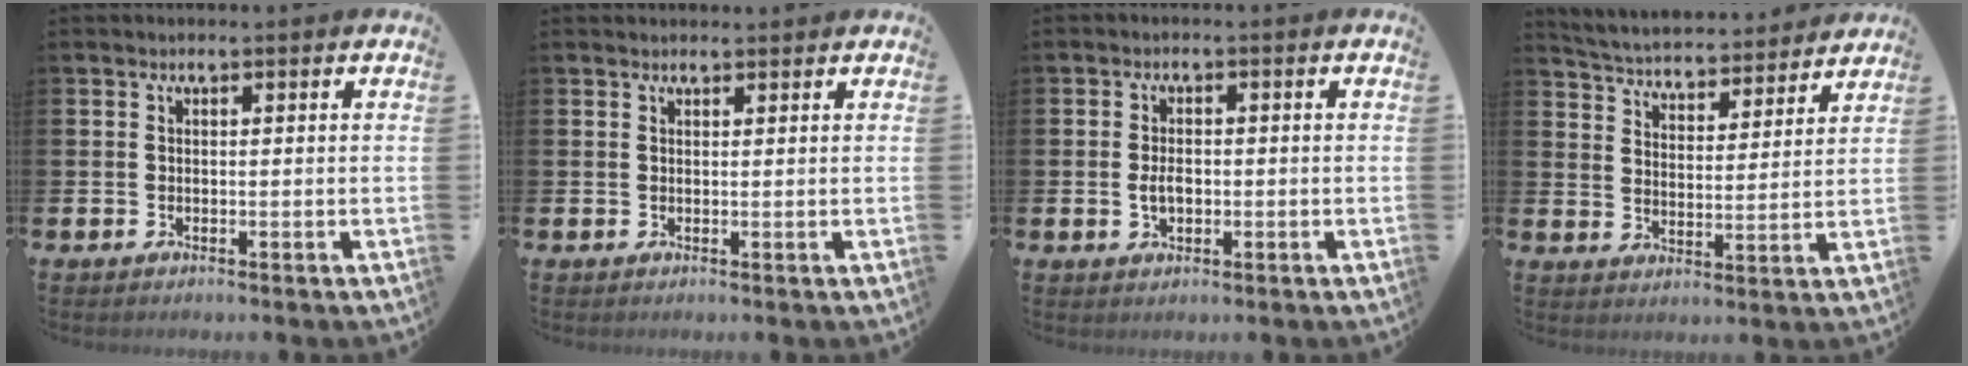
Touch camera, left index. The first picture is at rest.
{"total": 0.8, "force": [0.8, 0.1, 0.1], "torque": [0.009, -0.004, 0.012]}
{"total": 2.4, "force": [-0.2, 1.5, 1.9], "torque": [-0.023, 0.000, -0.008]}
{"total": 4.7, "force": [4.7, 0.9, 0.2], "torque": [-0.033, -0.041, 0.077]}